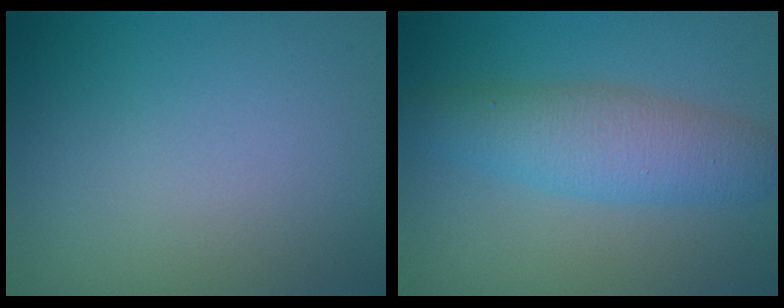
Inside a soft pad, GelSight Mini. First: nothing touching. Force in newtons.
{"total": 4.6, "press": 4.6, "slide": 0.1}